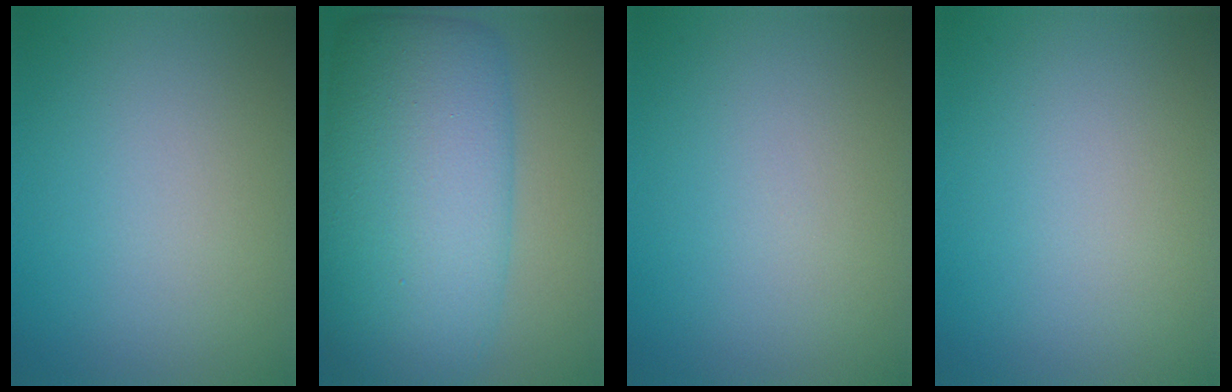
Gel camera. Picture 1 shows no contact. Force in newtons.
{"total": 12.9, "press": 12.9, "slide": 0.1}
{"total": 0.0}
{"total": 0.0}